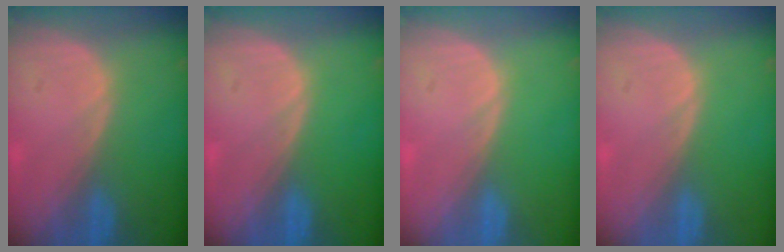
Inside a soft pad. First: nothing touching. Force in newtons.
{"total": 0.0}
{"total": 0.0}
{"total": 0.0}